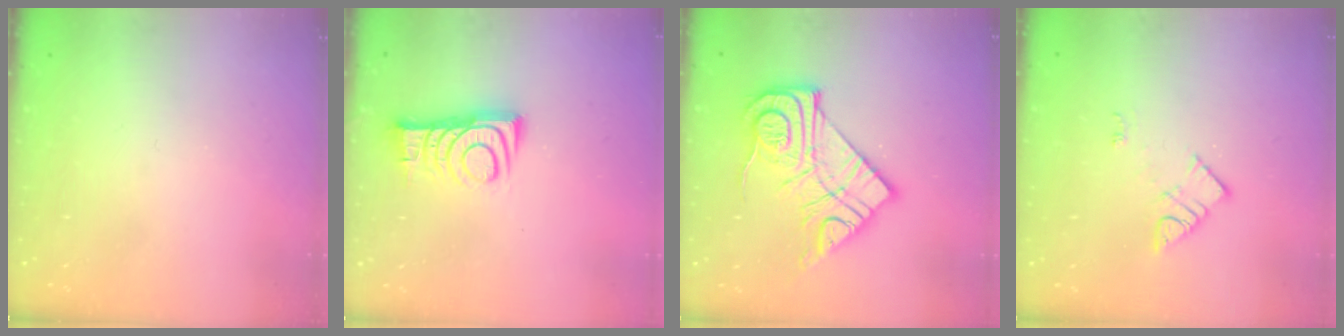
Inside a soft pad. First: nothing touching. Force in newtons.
{"total": 10.7, "press": 10.7, "slide": 0.4}
{"total": 17.7, "press": 17.6, "slide": 1.1}
{"total": 6.2, "press": 6.2, "slide": 0.1}